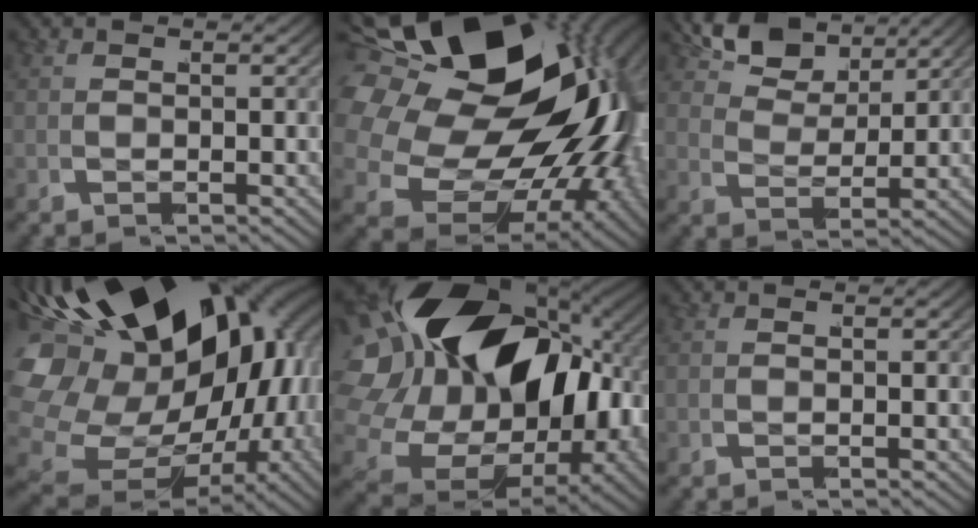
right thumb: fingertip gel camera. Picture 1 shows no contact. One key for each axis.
{"total": 32.8, "fx": -0.9, "fy": 22.6, "fz": 23.7, "tx": -0.391, "ty": -0.056, "tz": -0.007}
{"total": 5.4, "fx": 3.9, "fy": 2.3, "fz": 3.0, "tx": -0.060, "ty": 0.006, "tz": 0.065}
{"total": 29.1, "fx": 2.0, "fy": 20.5, "fz": 20.5, "tx": -0.372, "ty": -0.034, "tz": 0.030}
{"total": 29.4, "fx": -0.3, "fy": 20.4, "fz": 21.1, "tx": -0.387, "ty": -0.044, "tz": 0.005}
{"total": 0.0}